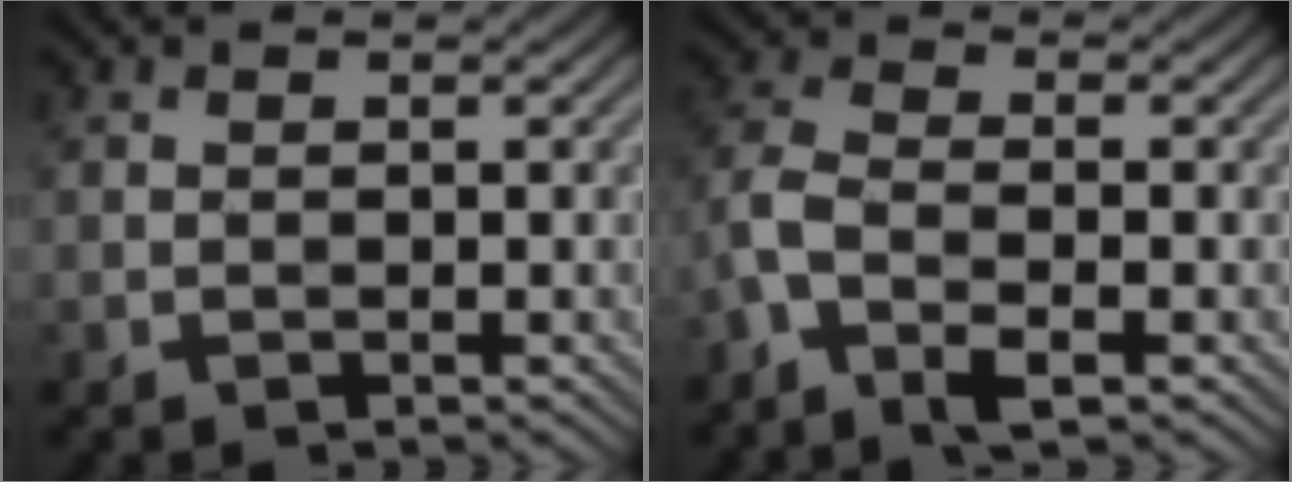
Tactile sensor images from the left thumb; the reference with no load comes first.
{"total": 5.9, "force": [-3.2, 2.2, 4.5], "torque": [-0.108, 0.000, -0.077]}